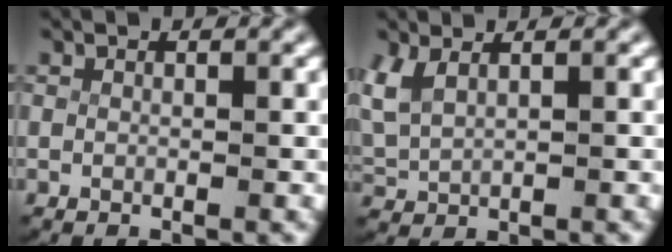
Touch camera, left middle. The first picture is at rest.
{"total": 3.3, "force": [1.0, 2.5, 2.0], "torque": [-0.073, -0.009, 0.031]}